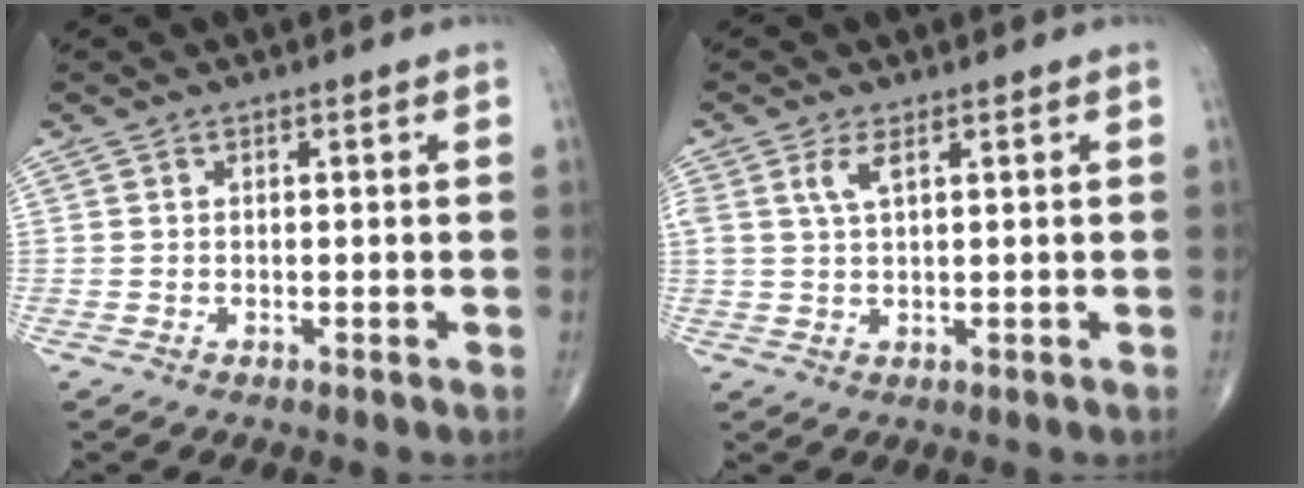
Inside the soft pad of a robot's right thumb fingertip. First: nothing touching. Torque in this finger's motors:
{"motor_torque": [0.05, 0.07, 0.55, 0.27, -0.03]}